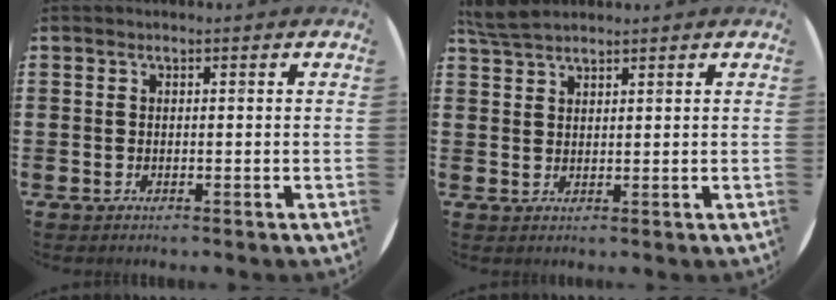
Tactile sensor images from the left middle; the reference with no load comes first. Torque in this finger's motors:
{"motor_torque": [0.53, -0.60, 0.03, 0.00]}